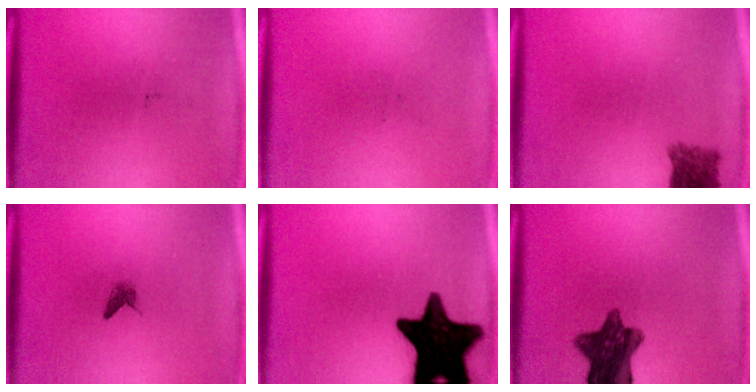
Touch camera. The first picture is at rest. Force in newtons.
{"total": 0.0}
{"total": 3.1}
{"total": 1.0}
{"total": 17.8}
{"total": 10.1}